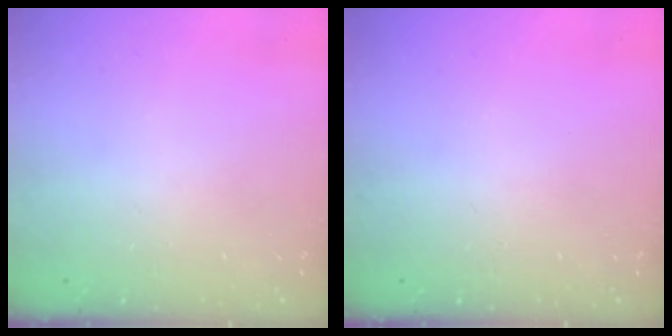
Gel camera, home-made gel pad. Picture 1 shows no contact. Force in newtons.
{"total": 0.0}